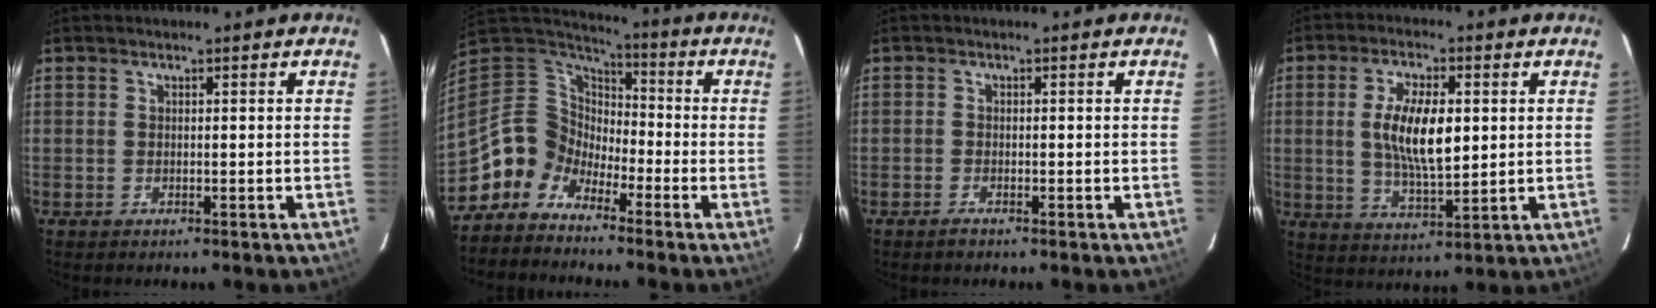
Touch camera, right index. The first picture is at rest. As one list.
[{"total": 9.1, "force": [-6.2, 6.6, 0.7], "torque": [-0.032, 0.040, -0.143]}, {"total": 1.2, "force": [-1.0, 0.4, 0.5], "torque": [-0.011, -0.003, -0.021]}, {"total": 10.7, "force": [1.4, 4.2, 9.8], "torque": [-0.184, 0.000, 0.029]}]